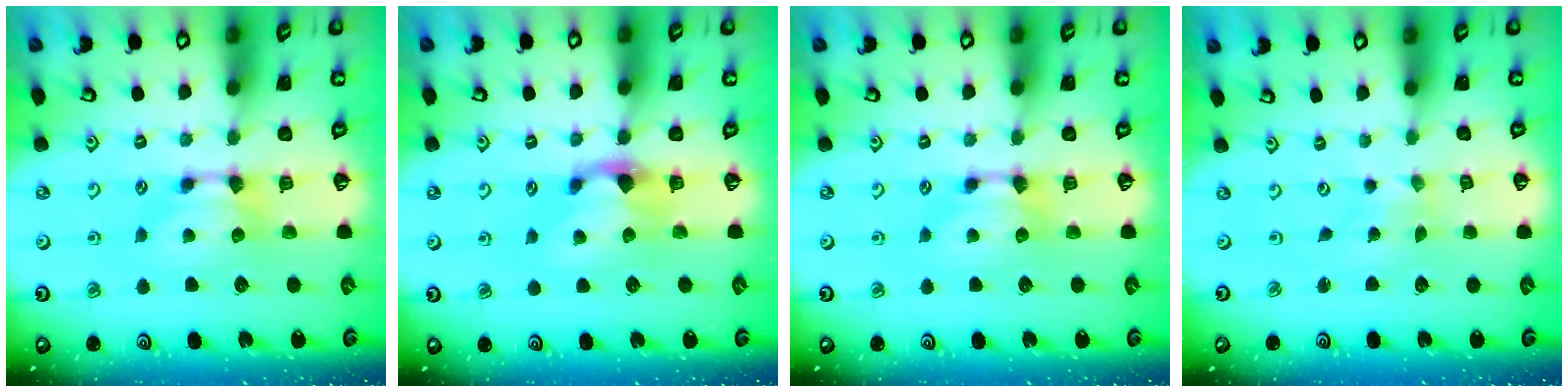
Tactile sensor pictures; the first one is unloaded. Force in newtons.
{"total": 1.1, "press": 0.2, "slide": 1.1}
{"total": 0.0}
{"total": 4.9, "press": 4.9, "slide": 0.3}